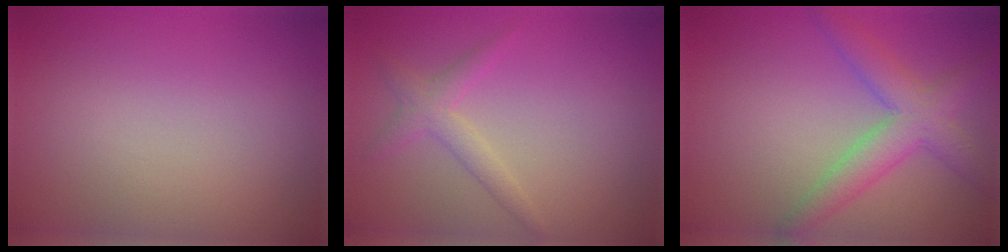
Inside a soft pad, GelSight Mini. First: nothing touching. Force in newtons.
{"total": 2.0, "press": 2.0, "slide": 0.1}
{"total": 3.5, "press": 3.5, "slide": 0.2}